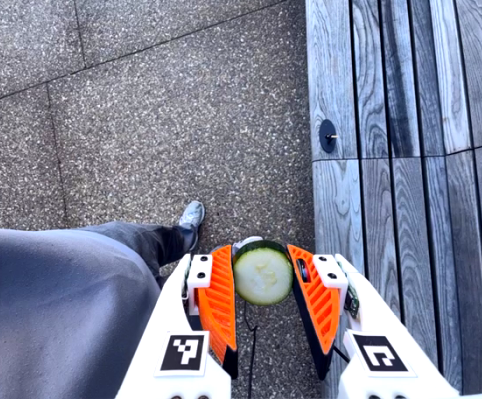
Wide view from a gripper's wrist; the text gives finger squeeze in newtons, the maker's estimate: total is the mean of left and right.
{"total": 11.0, "left": 10.8, "right": 11.1}